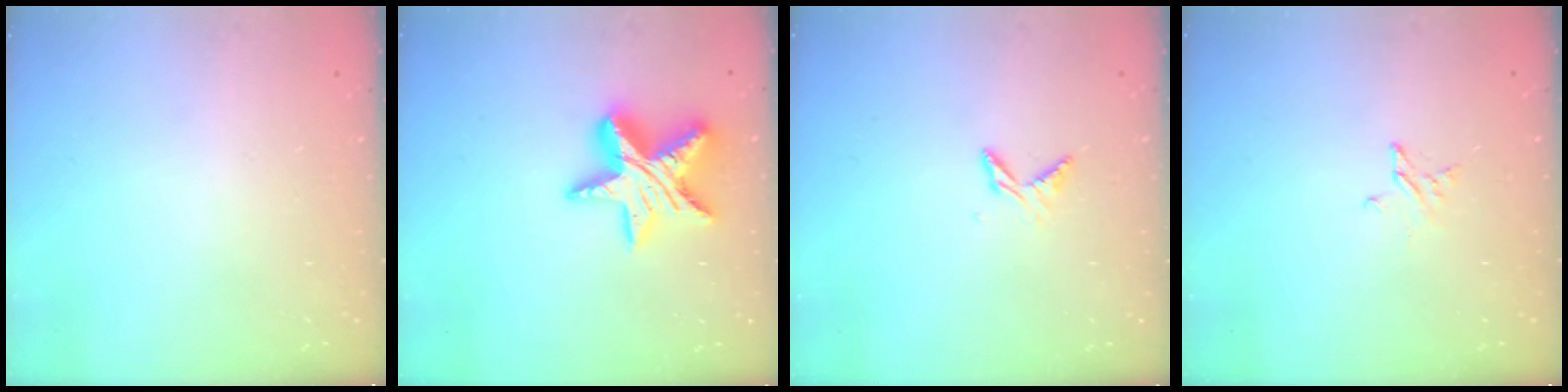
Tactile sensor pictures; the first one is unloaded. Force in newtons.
{"total": 16.5, "press": 16.4, "slide": 1.2}
{"total": 4.8, "press": 4.8, "slide": 0.5}
{"total": 2.3, "press": 2.2, "slide": 0.2}